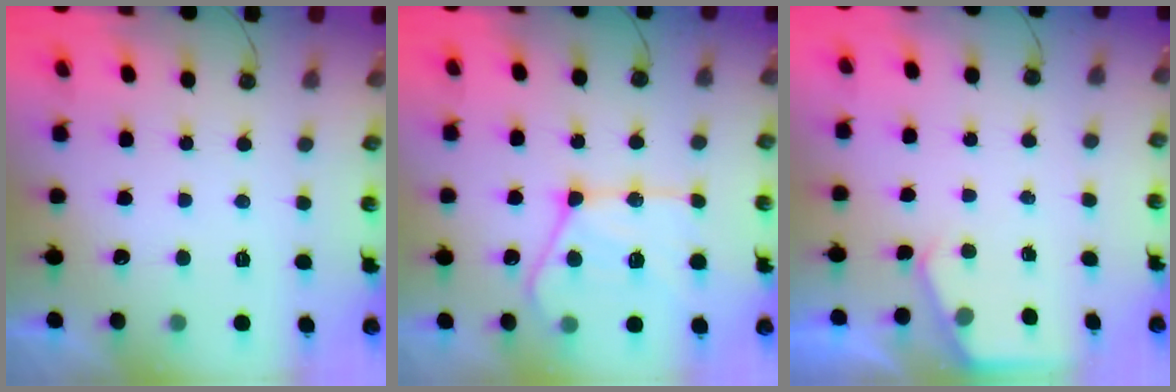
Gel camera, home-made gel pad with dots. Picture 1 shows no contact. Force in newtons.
{"total": 19.4, "press": 19.4, "slide": 1.6}
{"total": 2.4, "press": 2.4, "slide": 0.4}